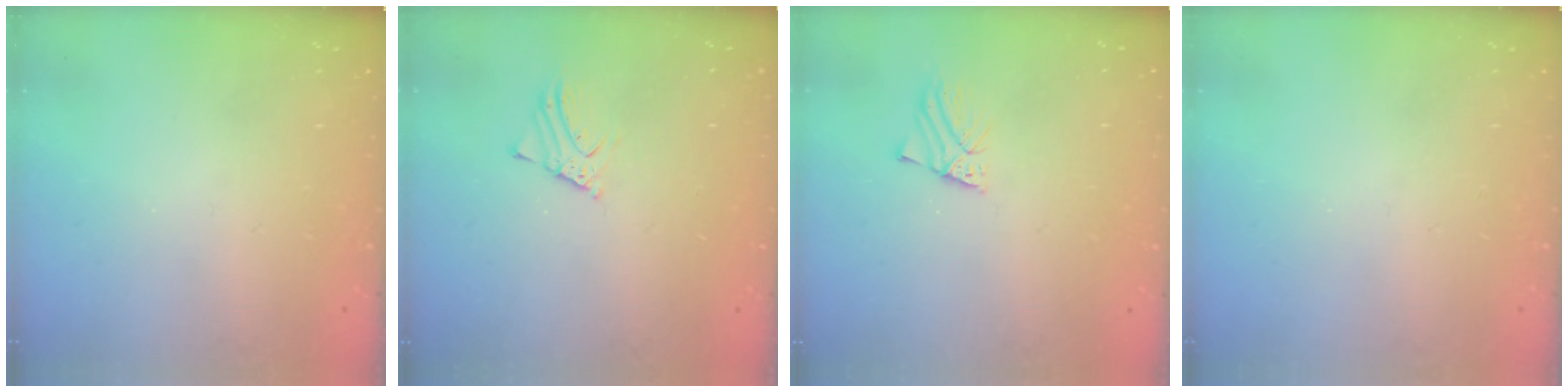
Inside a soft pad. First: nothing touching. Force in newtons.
{"total": 2.4, "press": 2.4, "slide": 0.1}
{"total": 1.8, "press": 1.8, "slide": 0.1}
{"total": 0.0}